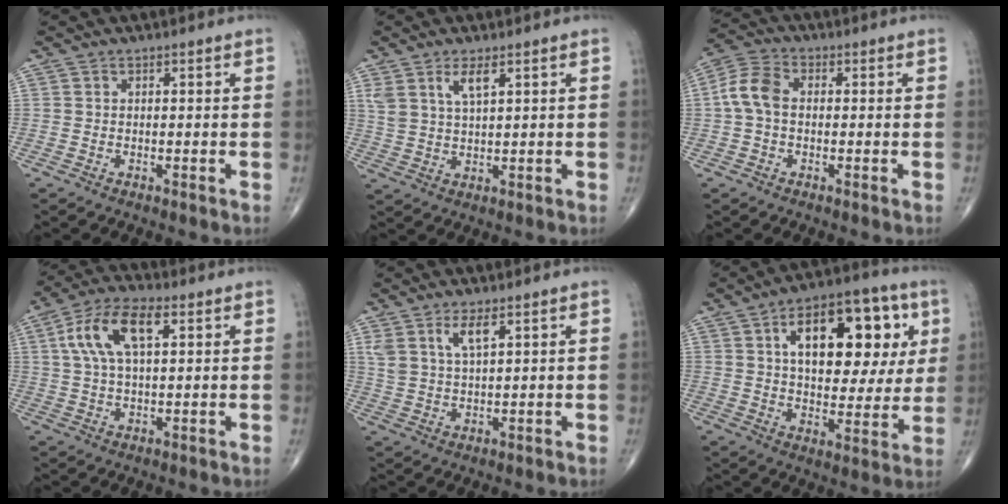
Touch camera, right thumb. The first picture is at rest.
{"total": 4.9, "force": [2.7, 1.7, 3.8], "torque": [-0.076, -0.010, 0.059]}
{"total": 6.7, "force": [0.0, 4.5, 5.0], "torque": [-0.102, 0.020, -0.011]}
{"total": 11.2, "force": [3.4, 5.0, 9.4], "torque": [-0.191, 0.018, 0.062]}
{"total": 5.2, "force": [2.9, 1.8, 4.0], "torque": [-0.080, -0.012, 0.062]}
{"total": 22.4, "force": [6.9, 11.7, 17.9], "torque": [-0.220, 0.001, 0.099]}